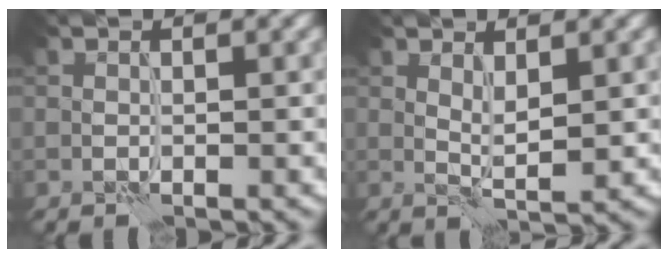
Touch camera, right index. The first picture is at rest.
{"total": 1.8, "force": [0.8, 0.3, 1.6], "torque": [-0.032, -0.006, 0.016]}